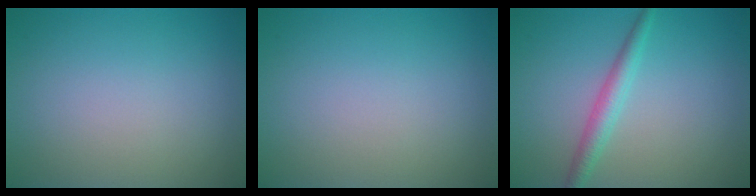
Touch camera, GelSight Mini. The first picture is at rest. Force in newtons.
{"total": 0.0}
{"total": 2.4, "press": 2.4, "slide": 0.1}